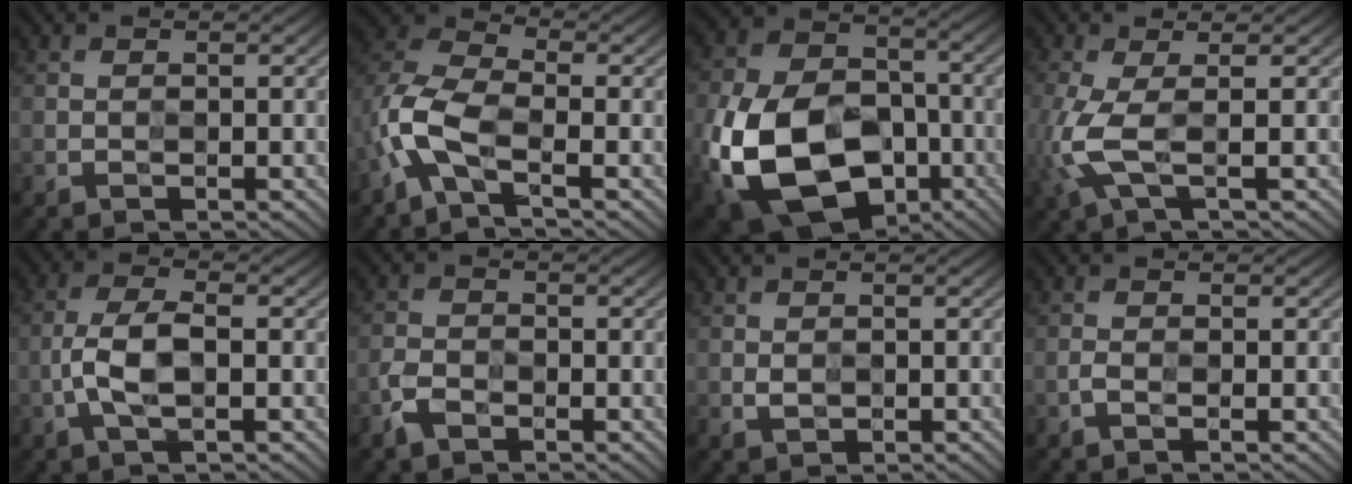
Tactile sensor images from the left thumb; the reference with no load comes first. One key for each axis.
{"total": 8.7, "fx": -3.5, "fy": 4.5, "fz": 6.6, "tx": -0.152, "ty": 0.001, "tz": -0.084}
{"total": 17.5, "fx": -6.5, "fy": 12.3, "fz": 10.7, "tx": -0.246, "ty": -0.045, "tz": -0.113}
{"total": 5.1, "fx": -0.8, "fy": 1.6, "fz": 4.8, "tx": -0.137, "ty": 0.001, "tz": -0.019}
{"total": 5.1, "fx": -1.6, "fy": 2.0, "fz": 4.4, "tx": -0.090, "ty": 0.006, "tz": -0.030}
{"total": 2.9, "fx": -2.3, "fy": 1.6, "fz": 1.0, "tx": -0.018, "ty": -0.001, "tz": -0.050}
{"total": 0.7, "fx": 0.5, "fy": 0.5, "fz": -0.1, "tx": 0.001, "ty": 0.000, "tz": 0.013}
{"total": 0.9, "fx": -0.8, "fy": 0.2, "fz": 0.3, "tx": -0.003, "ty": 0.000, "tz": -0.015}